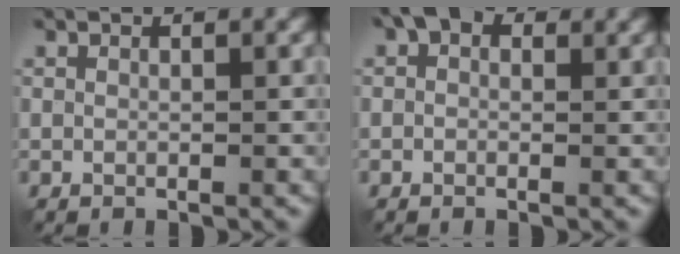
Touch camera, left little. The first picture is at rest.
{"total": 4.0, "force": [1.9, 2.6, 2.4], "torque": [-0.044, 0.012, 0.017]}